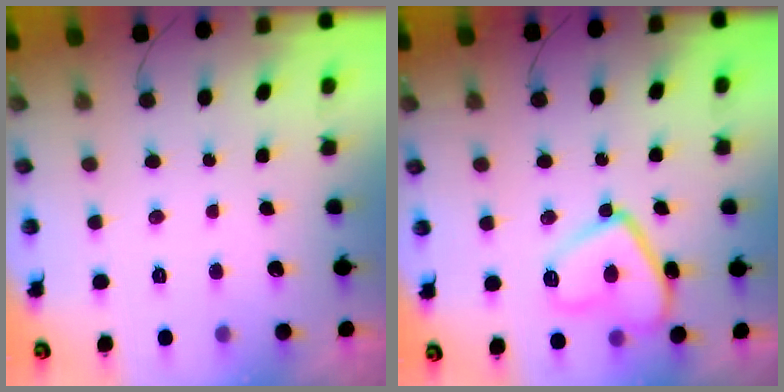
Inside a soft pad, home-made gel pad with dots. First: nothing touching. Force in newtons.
{"total": 12.4, "press": 12.3, "slide": 1.1}